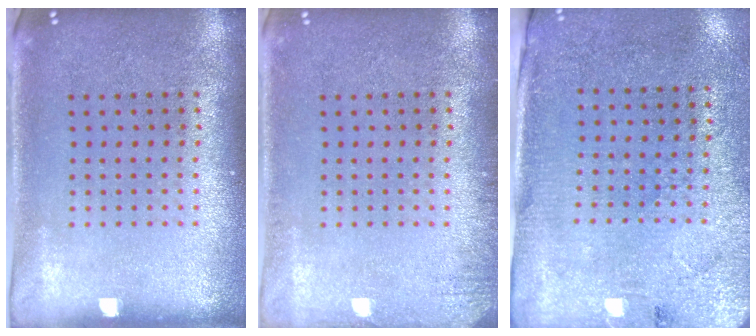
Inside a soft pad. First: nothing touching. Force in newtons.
{"total": 1.4, "press": 1.4, "slide": 0.2}
{"total": 2.7, "press": 2.4, "slide": 1.3}